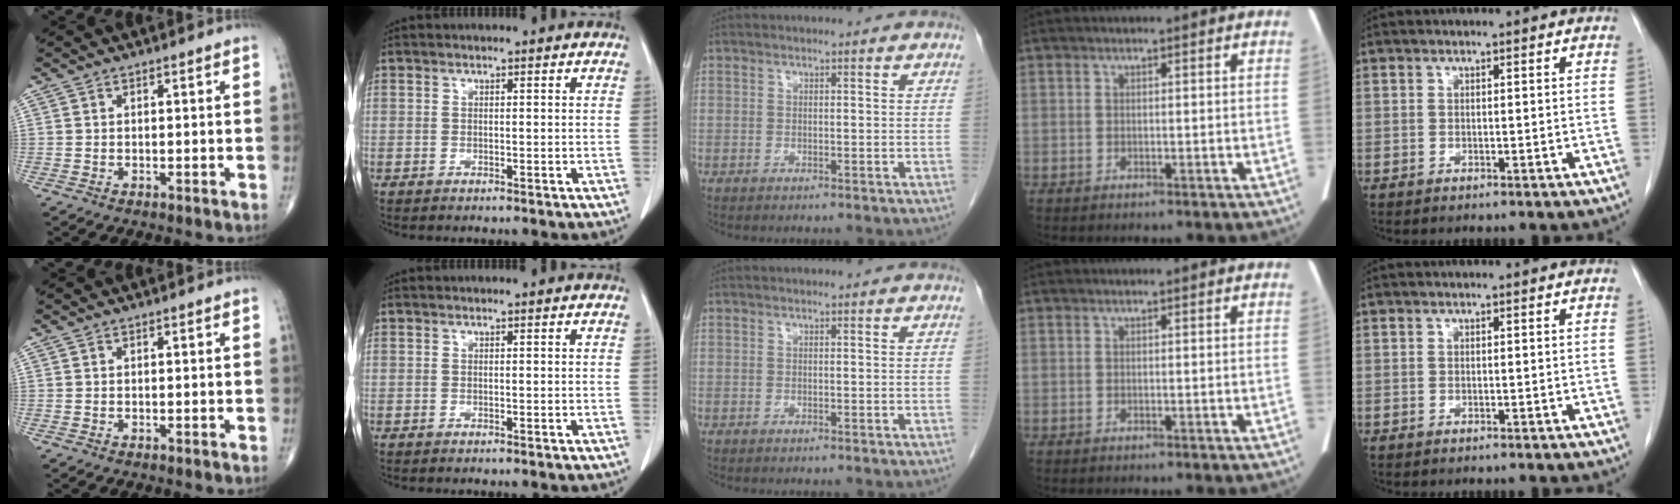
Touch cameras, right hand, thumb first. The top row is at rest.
{}